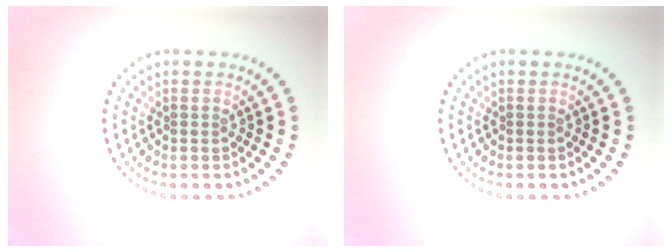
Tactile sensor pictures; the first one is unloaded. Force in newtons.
{"total": 0.0}